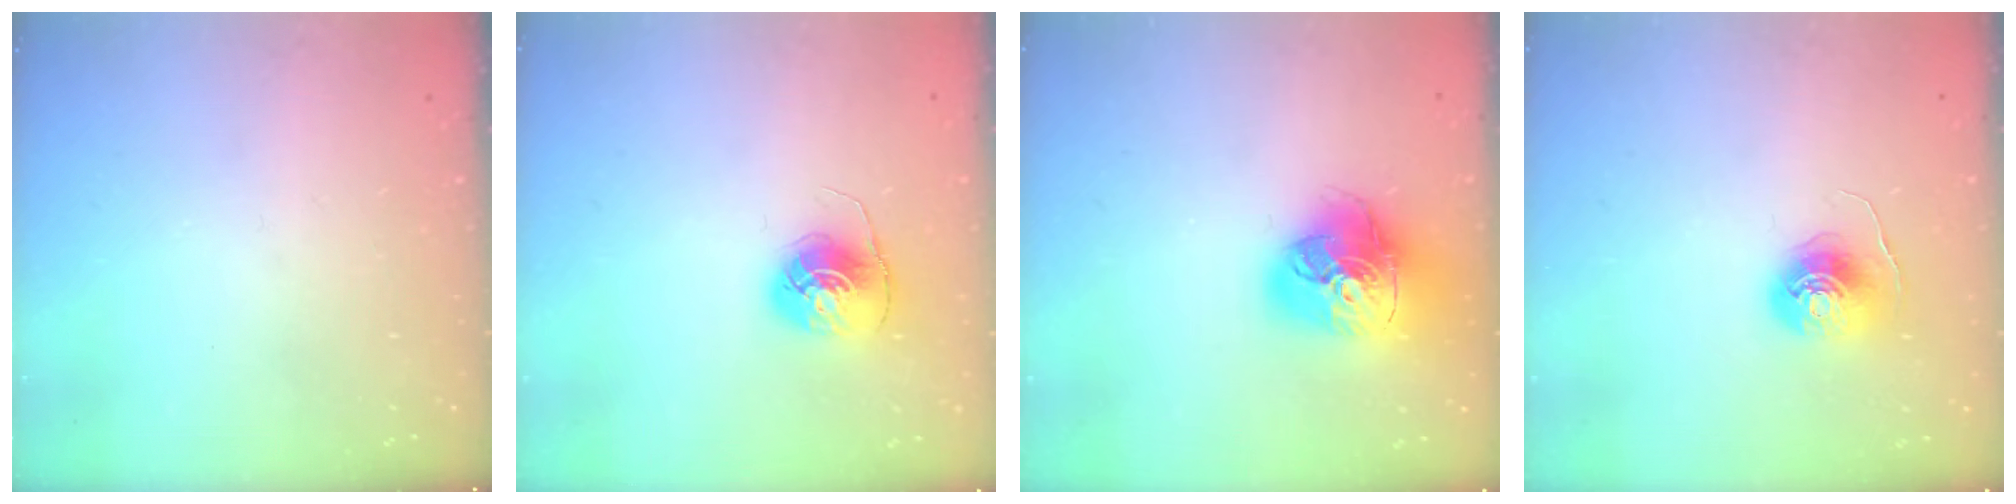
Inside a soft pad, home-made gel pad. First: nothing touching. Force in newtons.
{"total": 6.8, "press": 6.8, "slide": 0.3}
{"total": 20.5, "press": 20.4, "slide": 2.4}
{"total": 7.7, "press": 7.7, "slide": 0.4}